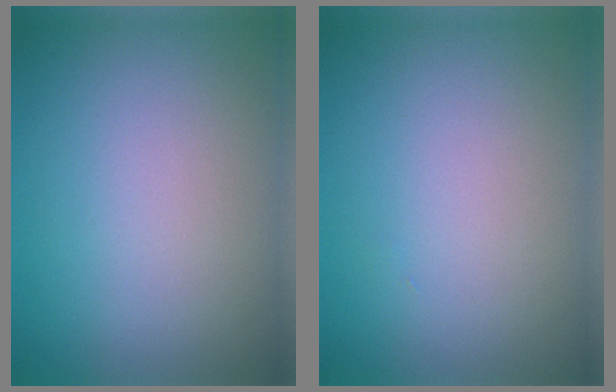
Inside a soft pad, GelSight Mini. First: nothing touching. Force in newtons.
{"total": 0.0}